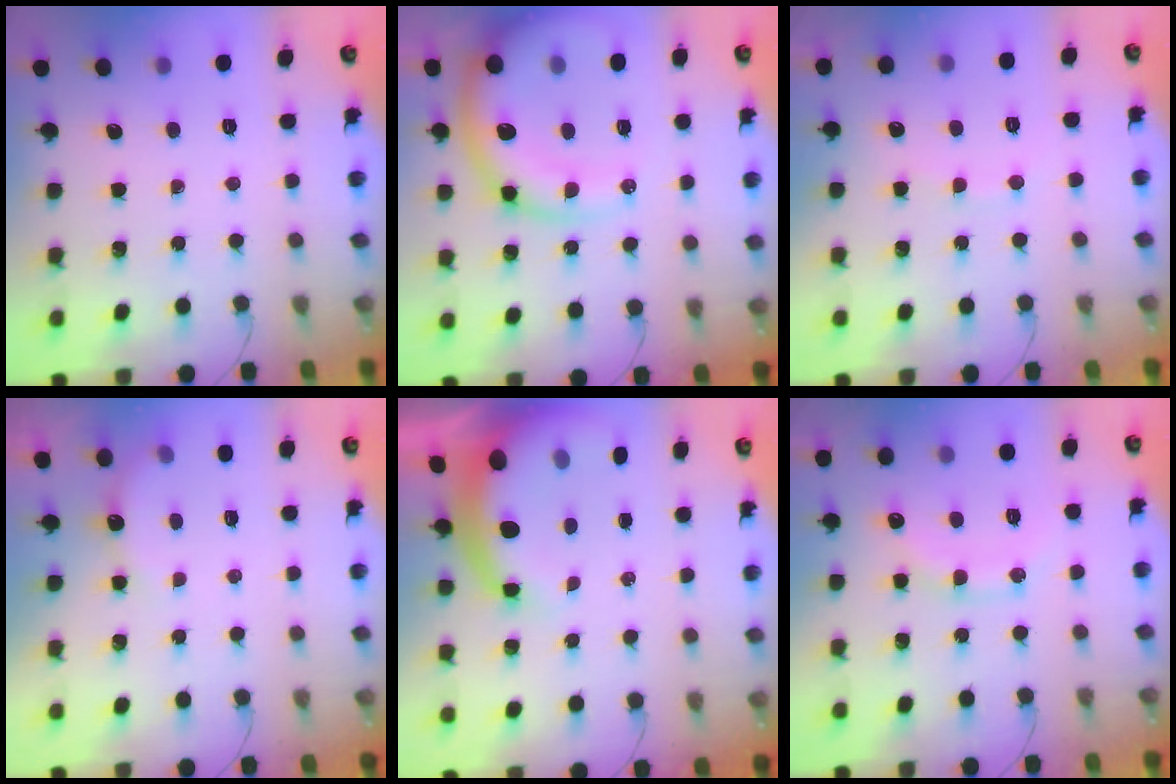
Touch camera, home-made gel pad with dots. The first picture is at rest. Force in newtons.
{"total": 17.4, "press": 16.9, "slide": 4.4}
{"total": 5.8, "press": 5.7, "slide": 1.0}
{"total": 4.2, "press": 4.1, "slide": 1.0}
{"total": 9.2, "press": 9.2, "slide": 1.2}
{"total": 12.9, "press": 12.9, "slide": 1.0}